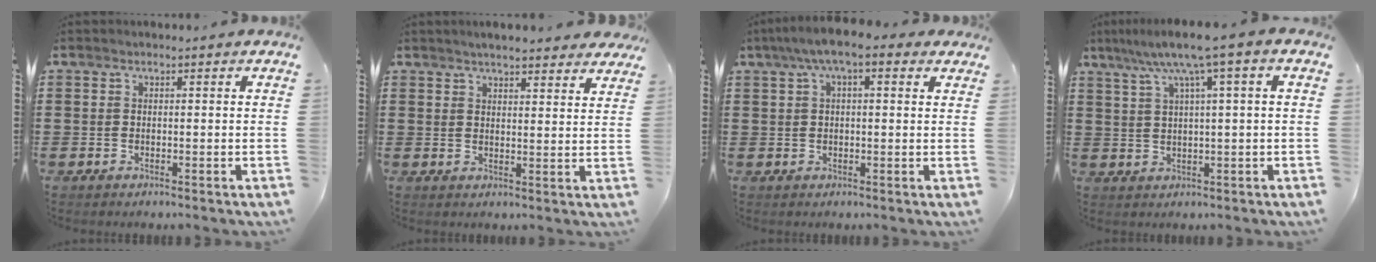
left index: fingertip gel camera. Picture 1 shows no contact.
{"total": 3.9, "force": [3.8, 0.3, 1.0], "torque": [-0.032, -0.007, 0.070]}
{"total": 5.6, "force": [2.8, 1.5, 4.6], "torque": [-0.093, 0.007, 0.047]}
{"total": 6.8, "force": [2.8, -0.1, 6.2], "torque": [-0.126, -0.005, 0.042]}